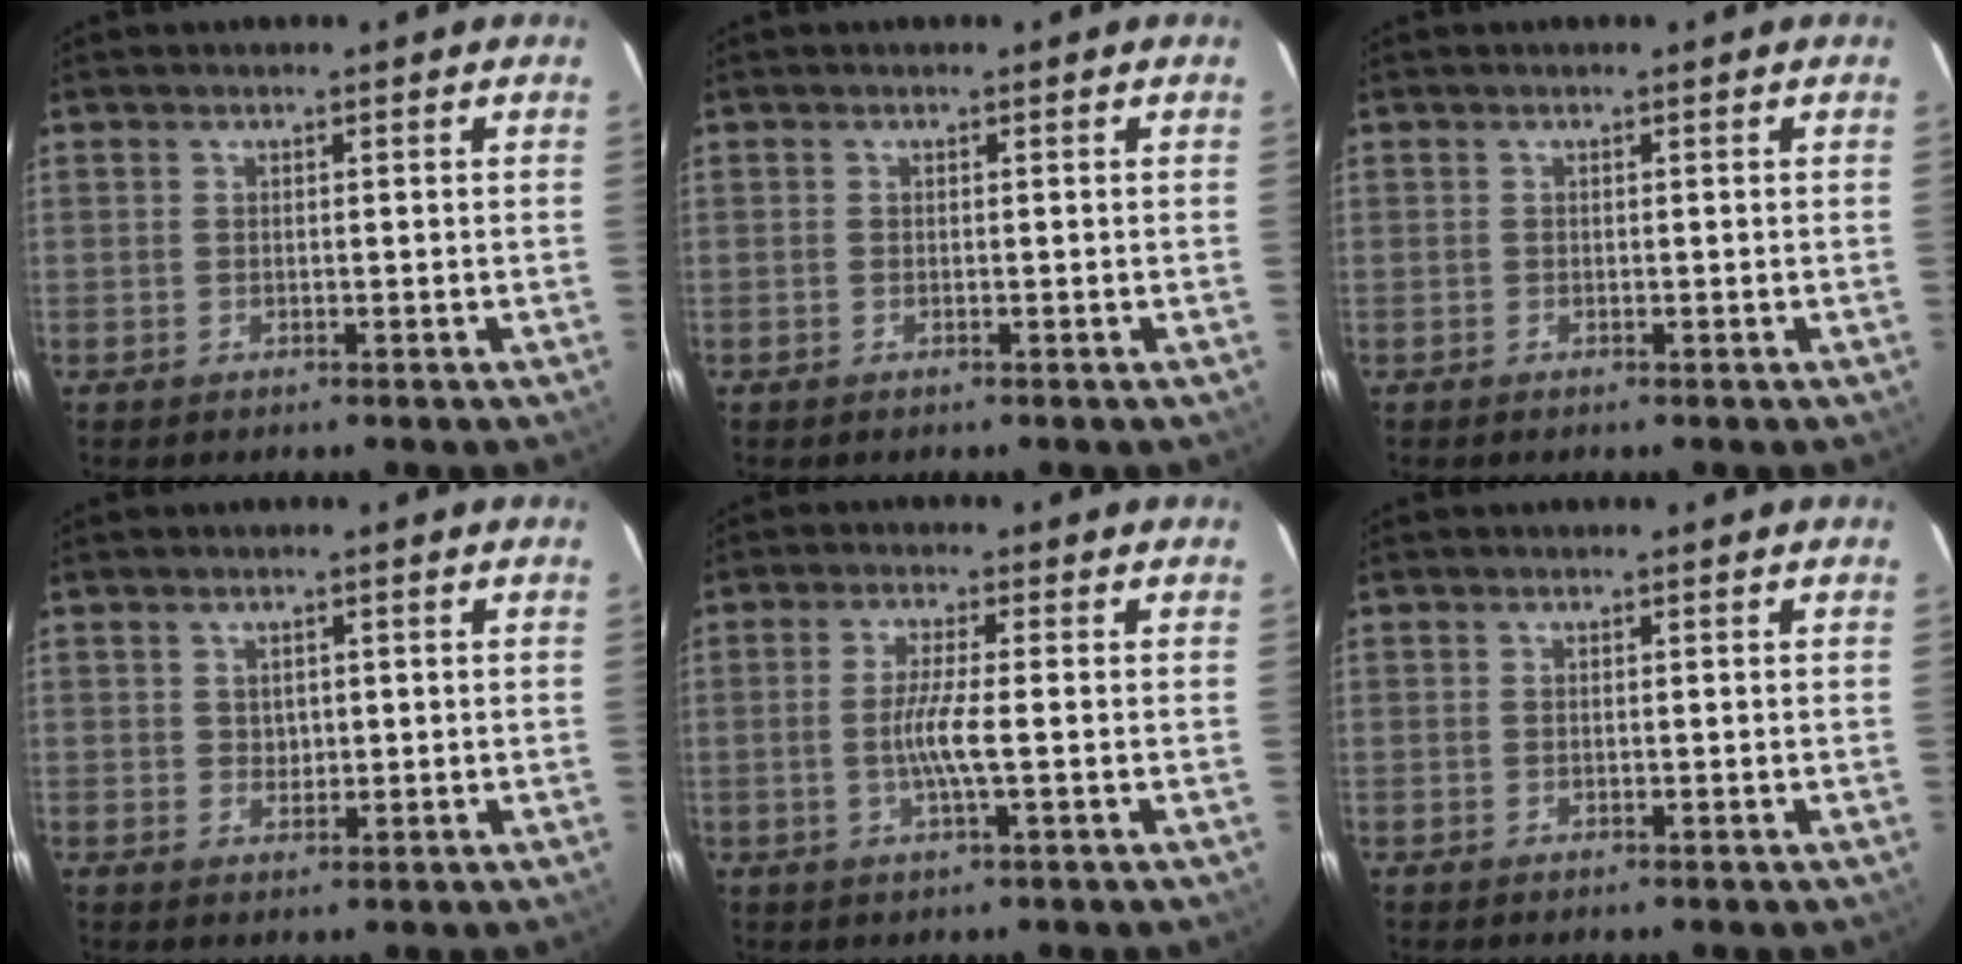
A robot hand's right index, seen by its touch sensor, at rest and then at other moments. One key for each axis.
{"total": 0.0}
{"total": 0.0}
{"total": 1.9, "fx": 0.4, "fy": 1.8, "fz": 0.7, "tx": -0.005, "ty": 0.002, "tz": 0.010}
{"total": 4.9, "fx": -1.0, "fy": 0.0, "fz": 4.8, "tx": -0.090, "ty": -0.008, "tz": -0.019}
{"total": 0.0}